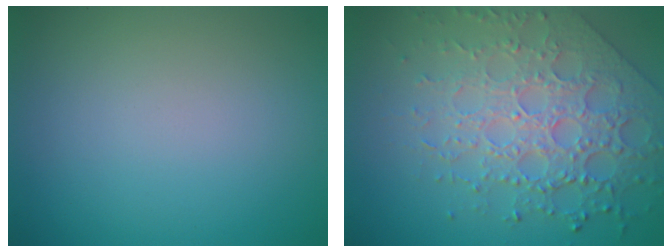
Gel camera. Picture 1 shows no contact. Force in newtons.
{"total": 7.6, "press": 5.5, "slide": 5.2}